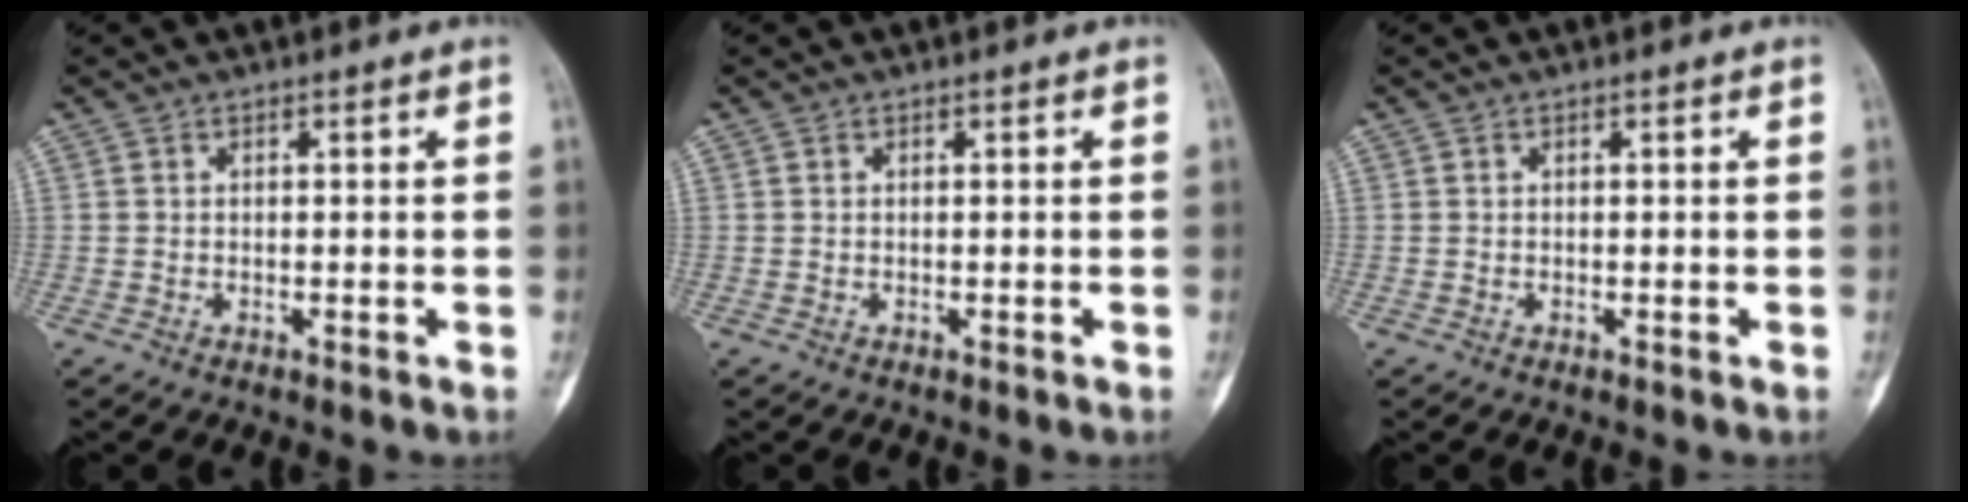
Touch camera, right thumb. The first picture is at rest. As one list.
[{"total": 0.0}, {"total": 0.0}]